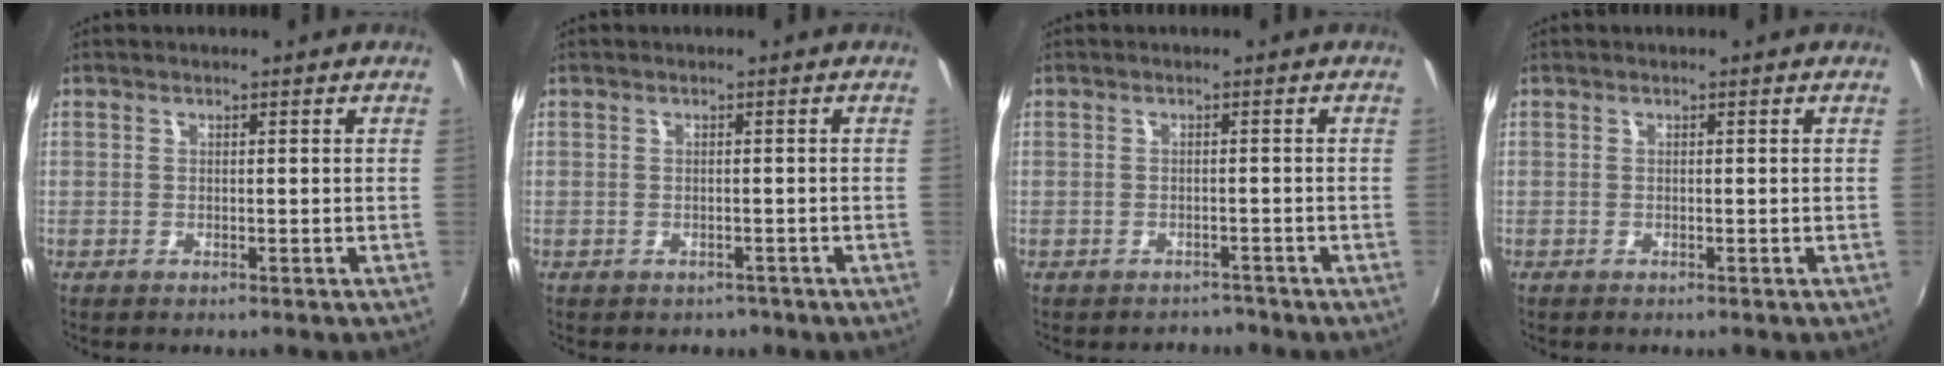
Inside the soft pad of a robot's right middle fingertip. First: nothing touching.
{"total": 2.1, "force": [-1.4, 1.5, 0.4], "torque": [-0.011, -0.006, -0.015]}
{"total": 2.8, "force": [-2.5, 1.1, -0.2], "torque": [0.001, -0.002, -0.035]}
{"total": 0.0}